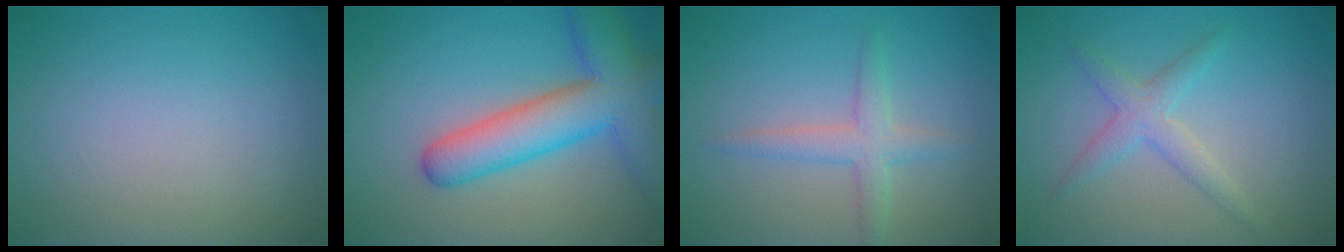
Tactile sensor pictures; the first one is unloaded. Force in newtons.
{"total": 8.4, "press": 8.4, "slide": 0.4}
{"total": 2.4, "press": 2.4, "slide": 0.1}
{"total": 2.5, "press": 2.5, "slide": 0.1}